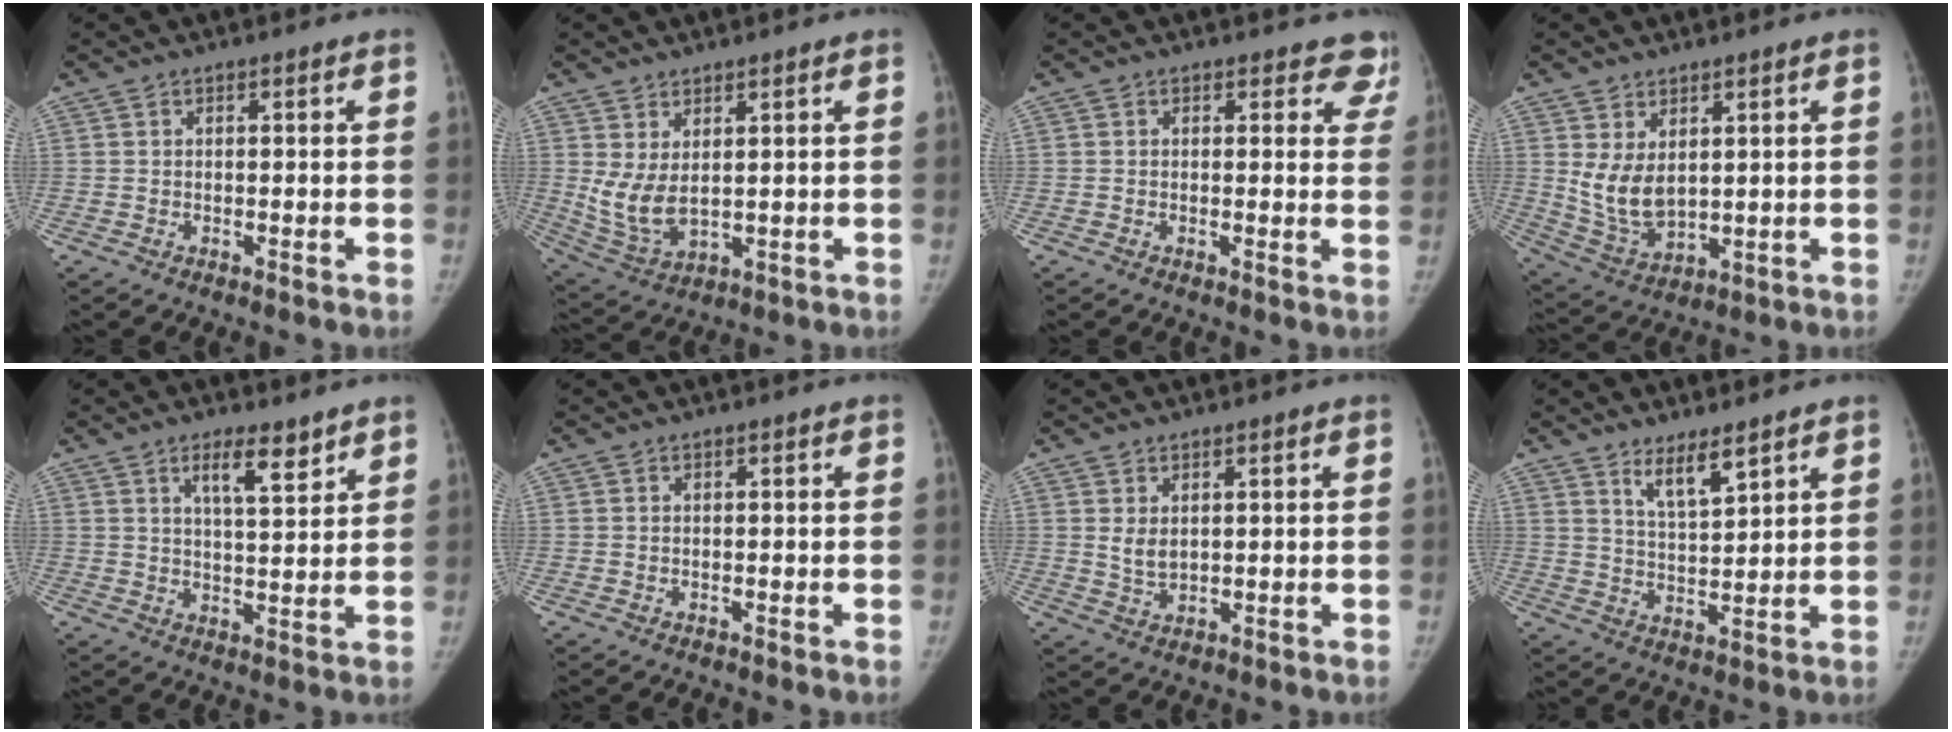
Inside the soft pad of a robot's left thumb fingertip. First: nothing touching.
{"total": 7.2, "force": [1.6, 3.7, 6.0], "torque": [-0.120, -0.021, 0.050]}
{"total": 5.3, "force": [4.5, 2.7, 0.6], "torque": [0.043, -0.018, 0.023]}
{"total": 8.2, "force": [2.2, 4.9, 6.2], "torque": [-0.107, -0.023, 0.065]}
{"total": 6.7, "force": [4.5, 2.0, 4.6], "torque": [-0.060, -0.033, 0.072]}
{"total": 0.0}
{"total": 3.1, "force": [1.1, 1.9, 2.2], "torque": [-0.033, -0.014, 0.027]}
{"total": 6.1, "force": [4.4, 1.5, 4.0], "torque": [-0.060, -0.041, 0.082]}